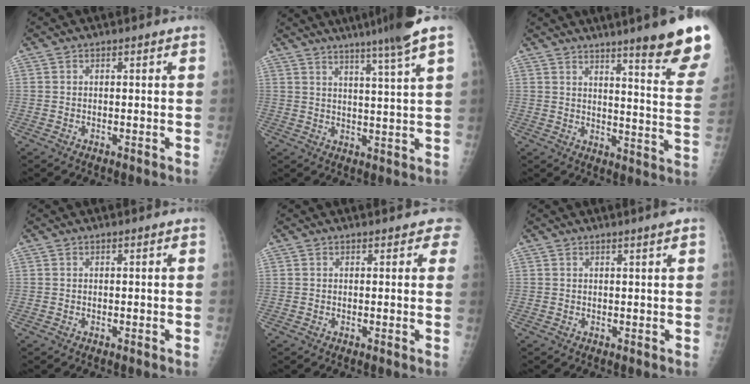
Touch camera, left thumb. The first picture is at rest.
{"total": 11.3, "force": [8.2, -1.5, 7.6], "torque": [-0.112, -0.035, 0.109]}
{"total": 17.4, "force": [12.5, 1.0, 12.0], "torque": [-0.126, -0.078, 0.157]}
{"total": 0.0}
{"total": 2.5, "force": [2.0, 1.3, 0.9], "torque": [0.020, -0.005, 0.008]}
{"total": 1.5, "force": [1.0, -0.4, 1.0], "torque": [-0.018, -0.005, 0.019]}